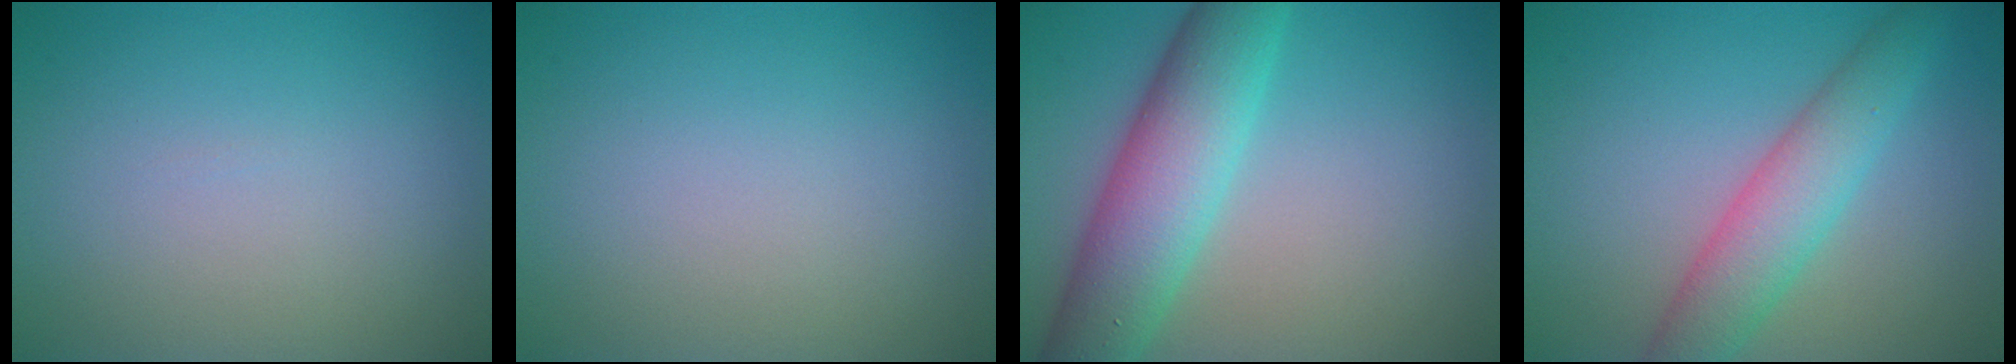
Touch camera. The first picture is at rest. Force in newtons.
{"total": 0.0}
{"total": 7.8, "press": 7.8, "slide": 0.4}
{"total": 5.0, "press": 5.0, "slide": 0.1}